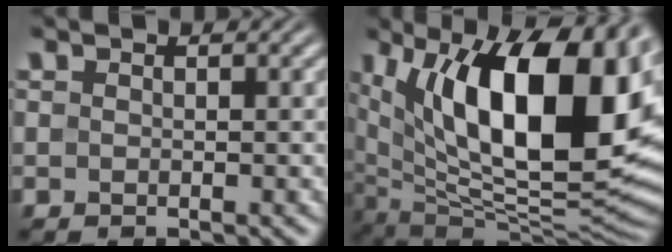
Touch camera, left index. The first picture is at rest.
{"total": 18.6, "force": [6.2, 8.5, 15.3], "torque": [-0.215, 0.008, 0.107]}